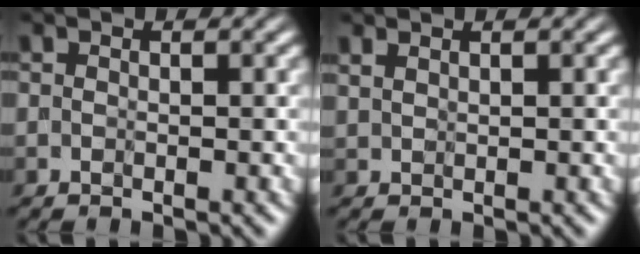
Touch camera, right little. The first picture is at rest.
{"total": 1.2, "force": [1.0, 0.5, 0.5], "torque": [-0.021, 0.003, 0.024]}